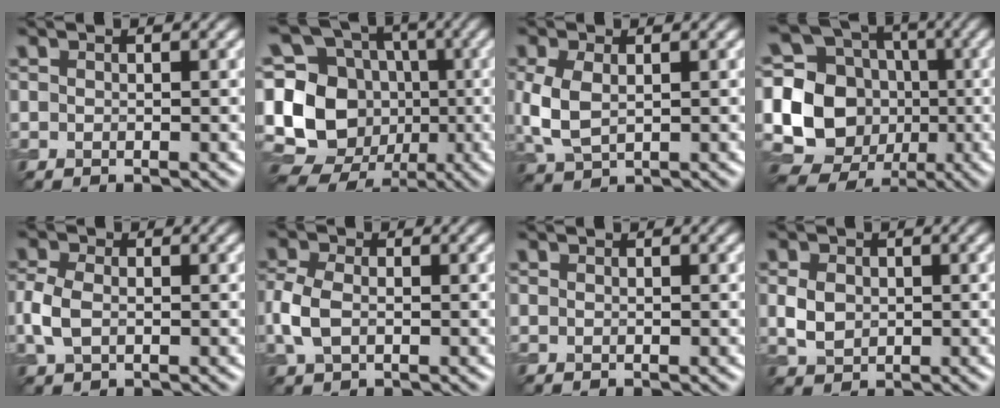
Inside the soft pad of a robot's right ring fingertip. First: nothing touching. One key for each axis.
{"total": 15.2, "fx": -1.5, "fy": 13.9, "fz": 6.1, "tx": -0.167, "ty": 0.031, "tz": -0.042}
{"total": 4.3, "fx": 0.1, "fy": 2.7, "fz": 3.4, "tx": -0.092, "ty": -0.004, "tz": 0.009}
{"total": 15.7, "fx": -0.9, "fy": 14.6, "fz": 5.8, "tx": -0.149, "ty": 0.019, "tz": -0.036}
{"total": 3.3, "fx": -0.4, "fy": 2.3, "fz": 2.3, "tx": -0.063, "ty": -0.001, "tz": -0.011}
{"total": 3.7, "fx": -0.6, "fy": 2.5, "fz": 2.7, "tx": -0.074, "ty": -0.001, "tz": -0.016}
{"total": 0.0}
{"total": 2.9, "fx": 0.1, "fy": 2.3, "fz": 1.7, "tx": -0.041, "ty": -0.001, "tz": 0.000}